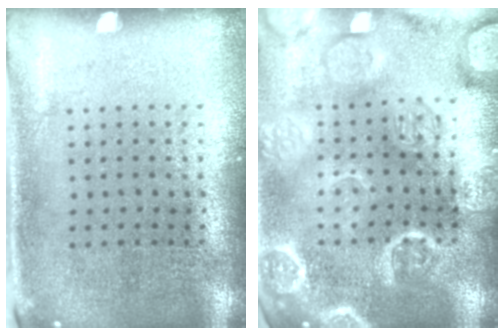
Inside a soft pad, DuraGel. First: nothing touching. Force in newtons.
{"total": 6.3, "press": 6.2, "slide": 0.8}